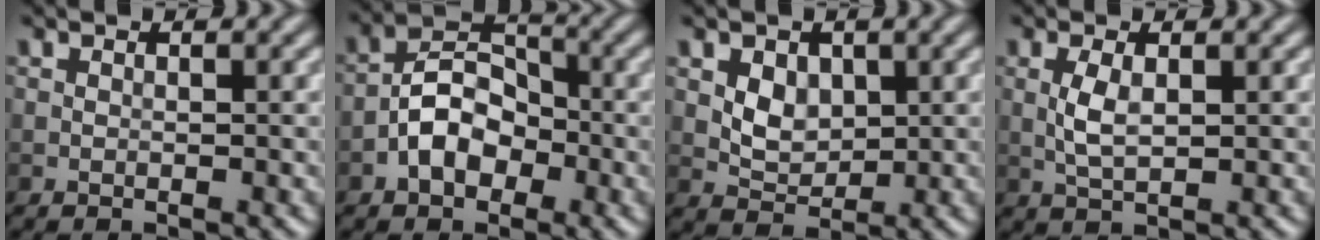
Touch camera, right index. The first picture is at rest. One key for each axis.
{"total": 4.7, "fx": -1.9, "fy": 3.1, "fz": 3.0, "tx": -0.045, "ty": 0.011, "tz": -0.040}
{"total": 2.8, "fx": 0.6, "fy": 2.1, "fz": 1.8, "tx": -0.030, "ty": -0.004, "tz": 0.012}
{"total": 2.3, "fx": 0.2, "fy": 1.0, "fz": 2.1, "tx": -0.049, "ty": 0.002, "tz": 0.006}